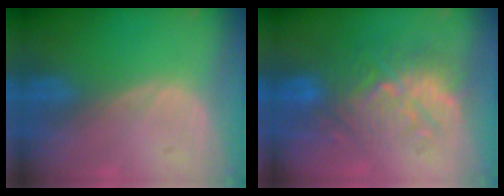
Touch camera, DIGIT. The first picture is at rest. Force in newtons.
{"total": 9.1, "press": 9.0, "slide": 1.6}